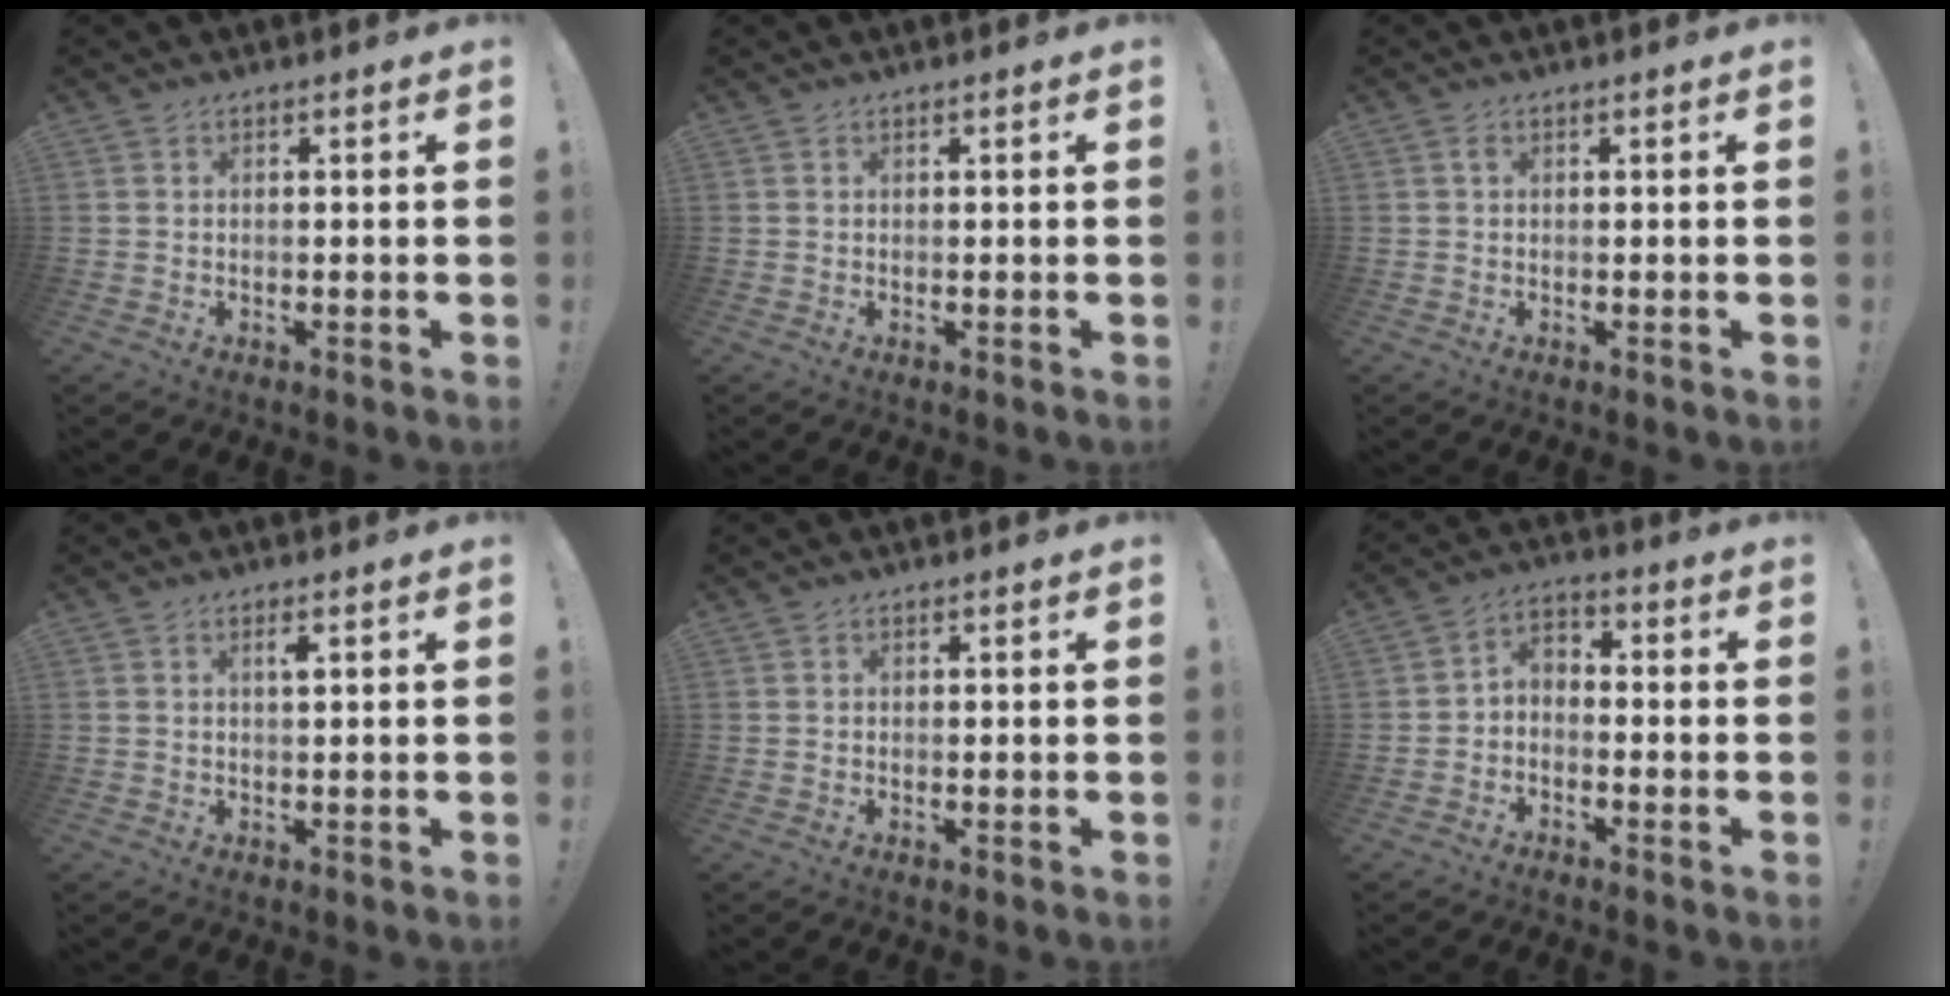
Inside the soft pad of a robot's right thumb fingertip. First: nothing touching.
{"total": 0.0}
{"total": 0.9, "force": [0.3, 0.6, 0.6], "torque": [-0.009, 0.003, 0.003]}
{"total": 1.6, "force": [0.6, 0.1, 1.5], "torque": [-0.017, -0.002, 0.005]}
{"total": 0.0}
{"total": 4.1, "force": [-3.0, 2.2, 1.7], "torque": [-0.041, 0.007, -0.058]}